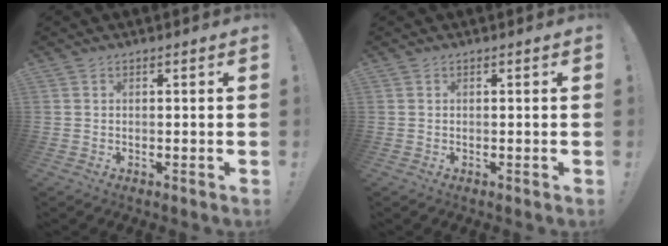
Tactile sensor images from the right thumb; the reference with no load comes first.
{"total": 0.0}